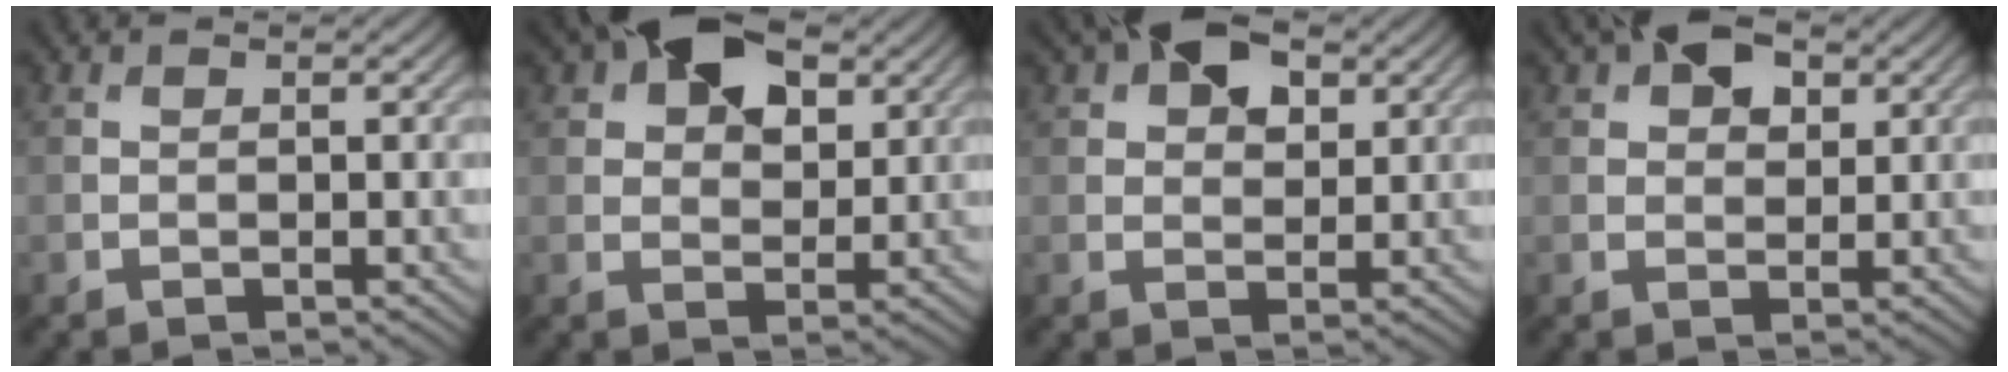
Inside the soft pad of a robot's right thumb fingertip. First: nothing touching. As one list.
[{"total": 9.6, "force": [4.6, 5.6, 6.3], "torque": [-0.109, 0.013, 0.073]}, {"total": 7.0, "force": [3.4, 4.1, 4.5], "torque": [-0.078, 0.012, 0.051]}, {"total": 5.2, "force": [2.6, 3.1, 3.3], "torque": [-0.053, 0.008, 0.040]}]